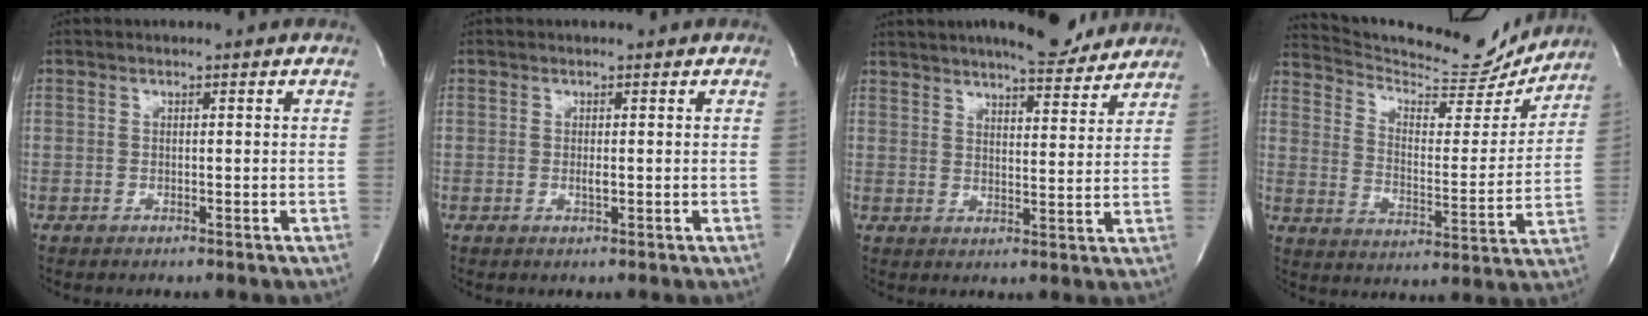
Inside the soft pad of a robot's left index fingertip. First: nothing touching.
{"total": 0.8, "force": [-0.2, 0.1, 0.7], "torque": [-0.019, 0.000, -0.002]}
{"total": 11.9, "force": [10.4, 2.1, 5.3], "torque": [-0.074, 0.001, 0.140]}
{"total": 17.8, "force": [17.2, 2.4, 4.0], "torque": [-0.065, -0.037, 0.248]}